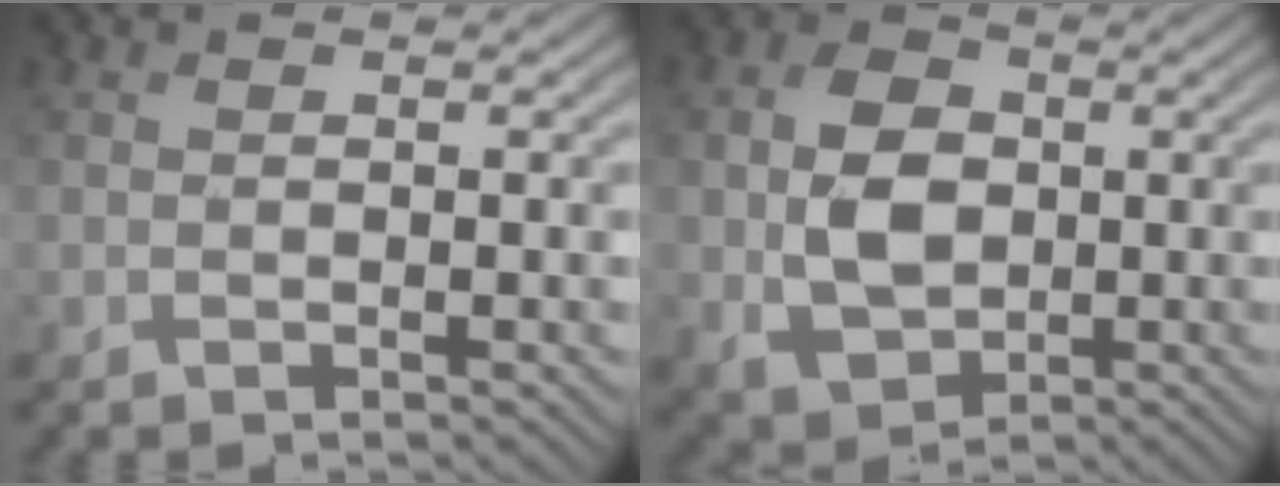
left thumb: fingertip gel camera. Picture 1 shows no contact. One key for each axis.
{"total": 7.3, "fx": -0.2, "fy": 5.4, "fz": 4.9, "tx": -0.109, "ty": -0.003, "tz": -0.008}